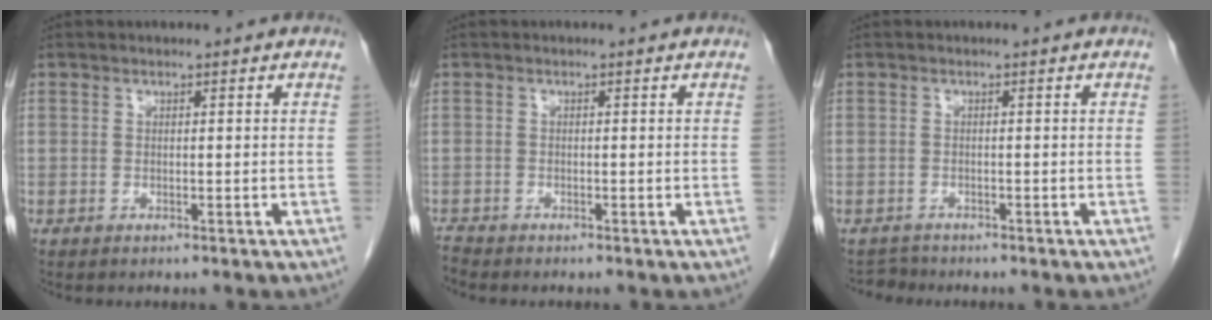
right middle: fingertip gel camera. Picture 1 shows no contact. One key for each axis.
{"total": 1.0, "fx": -0.9, "fy": -0.2, "fz": -0.1, "tx": -0.003, "ty": -0.007, "tz": -0.019}
{"total": 1.4, "fx": -1.3, "fy": 0.2, "fz": -0.5, "tx": 0.007, "ty": -0.007, "tz": -0.021}